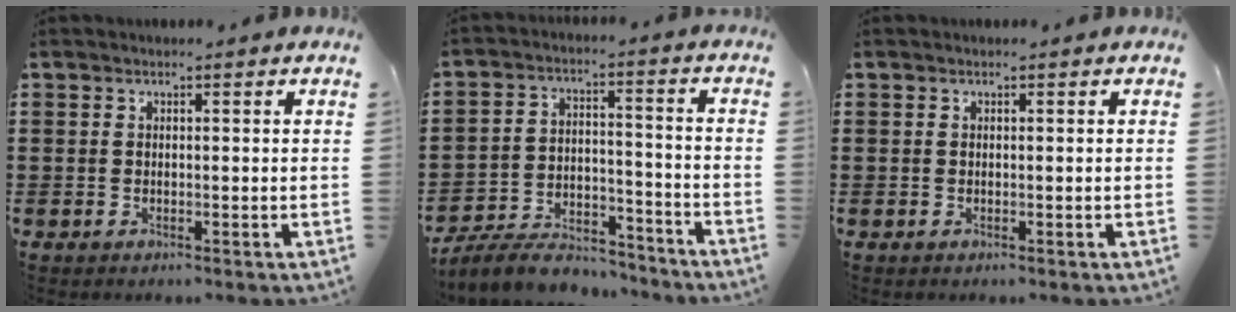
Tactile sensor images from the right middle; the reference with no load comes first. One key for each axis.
{"total": 7.6, "fx": -7.1, "fy": 1.7, "fz": 2.0, "tx": -0.043, "ty": 0.018, "tz": -0.139}
{"total": 0.0}